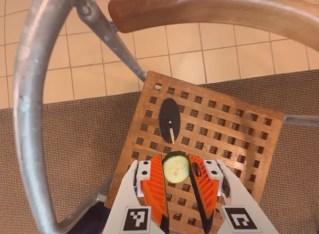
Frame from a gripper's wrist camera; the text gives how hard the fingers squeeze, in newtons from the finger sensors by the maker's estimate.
{"total": 5.6, "left": 5.3, "right": 6.0}